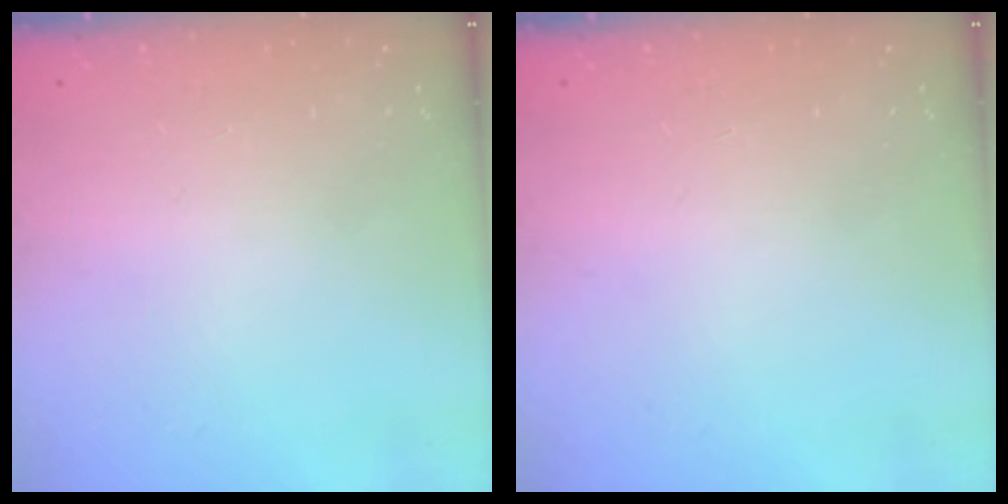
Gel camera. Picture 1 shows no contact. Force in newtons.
{"total": 0.0}